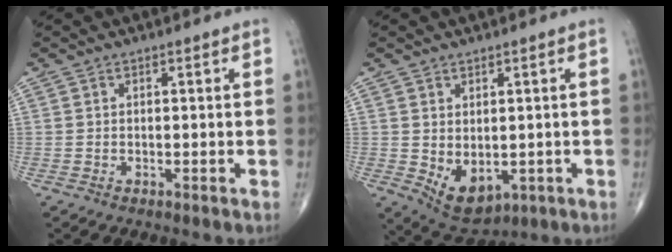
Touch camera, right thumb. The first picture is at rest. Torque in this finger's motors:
{"motor_torque": [-0.26, 0.50, 0.33, 0.37, 0.03]}